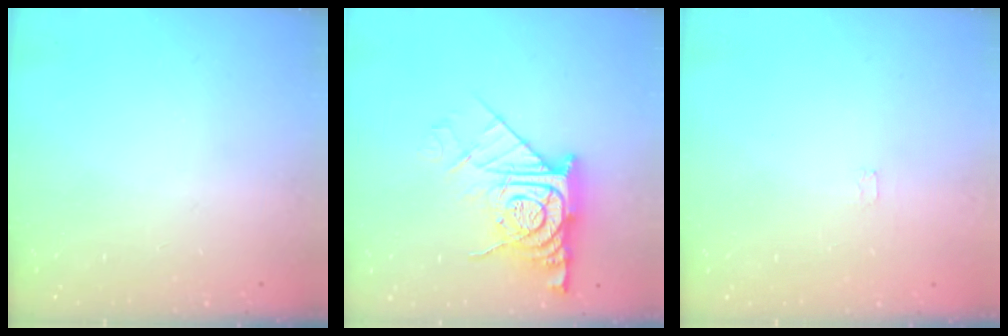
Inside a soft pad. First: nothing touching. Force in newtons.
{"total": 13.8, "press": 13.7, "slide": 1.5}
{"total": 2.4, "press": 2.4, "slide": 0.4}